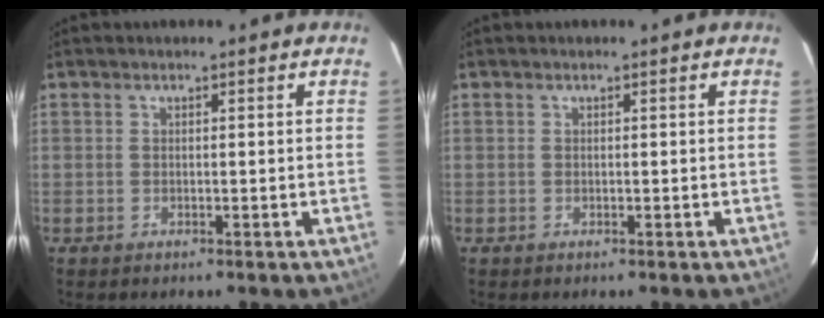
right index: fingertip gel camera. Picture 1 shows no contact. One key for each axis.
{"total": 0.0}